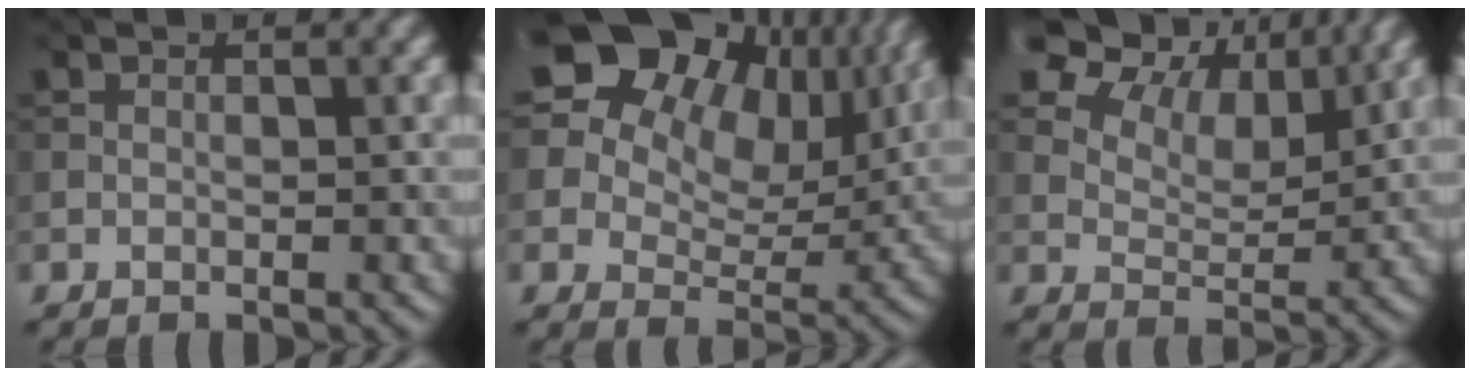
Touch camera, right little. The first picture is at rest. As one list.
[{"total": 20.6, "force": [11.0, 14.2, 10.0], "torque": [-0.217, 0.051, 0.198]}, {"total": 13.1, "force": [8.0, 7.7, 7.0], "torque": [-0.129, 0.022, 0.134]}]